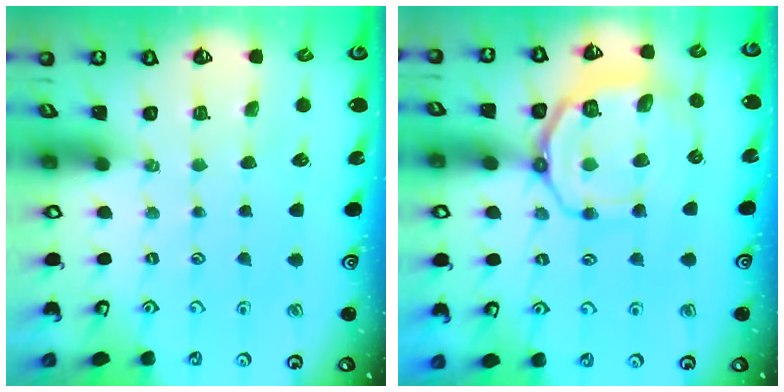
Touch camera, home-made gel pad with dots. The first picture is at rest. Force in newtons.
{"total": 14.0, "press": 13.9, "slide": 1.6}